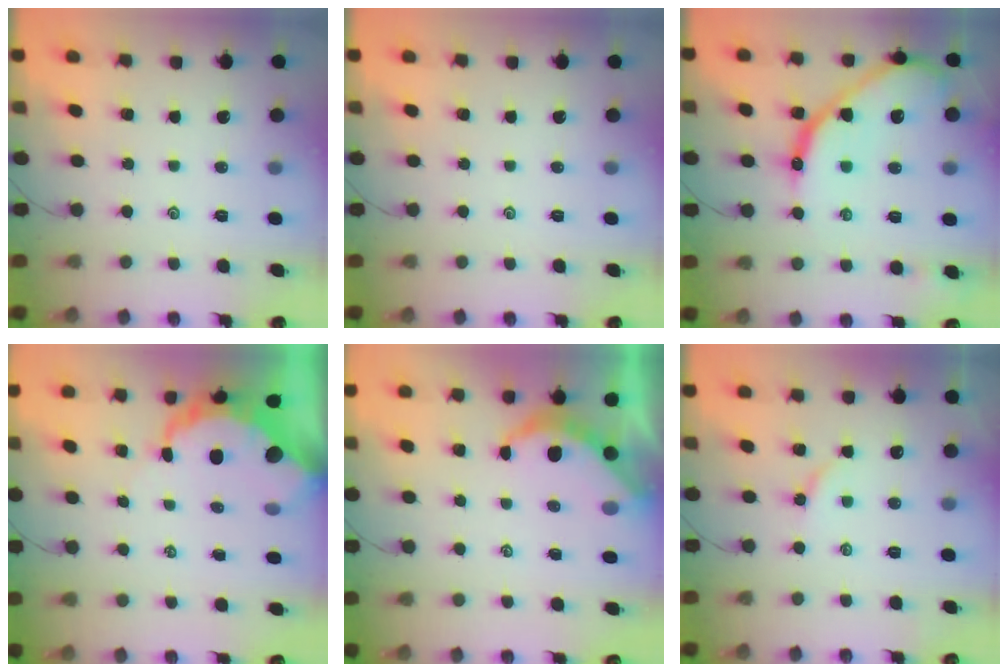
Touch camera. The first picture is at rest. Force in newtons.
{"total": 0.0}
{"total": 19.2, "press": 19.1, "slide": 1.7}
{"total": 8.7, "press": 8.7, "slide": 1.0}
{"total": 5.0, "press": 5.0, "slide": 0.2}
{"total": 2.7, "press": 2.6, "slide": 0.5}